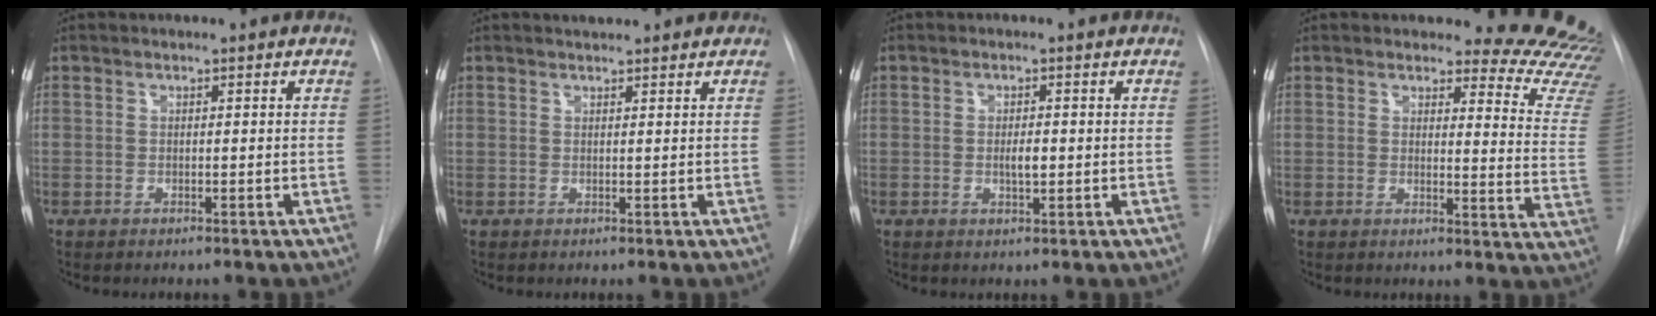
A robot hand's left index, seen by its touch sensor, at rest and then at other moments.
{"total": 3.2, "force": [2.9, 0.7, 1.0], "torque": [-0.015, 0.018, 0.035]}
{"total": 1.9, "force": [-0.4, 0.6, 1.8], "torque": [-0.032, -0.005, -0.005]}
{"total": 15.3, "force": [15.2, 1.5, 1.6], "torque": [0.017, -0.163, 0.129]}